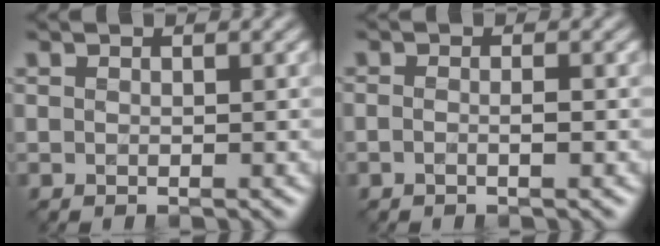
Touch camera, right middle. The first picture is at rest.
{"total": 1.2, "force": [-0.3, 0.3, 1.1], "torque": [-0.015, -0.004, -0.008]}